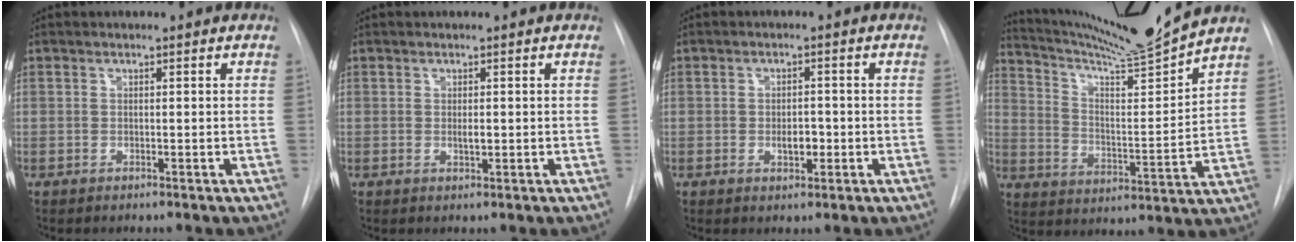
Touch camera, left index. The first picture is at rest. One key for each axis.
{"total": 1.4, "fx": 0.5, "fy": 0.4, "fz": 1.3, "tx": -0.022, "ty": 0.001, "tz": 0.009}
{"total": 2.5, "fx": -0.5, "fy": 1.3, "fz": 2.0, "tx": -0.033, "ty": 0.001, "tz": -0.004}
{"total": 15.5, "fx": 14.5, "fy": -3.2, "fz": 4.6, "tx": -0.087, "ty": -0.051, "tz": 0.235}